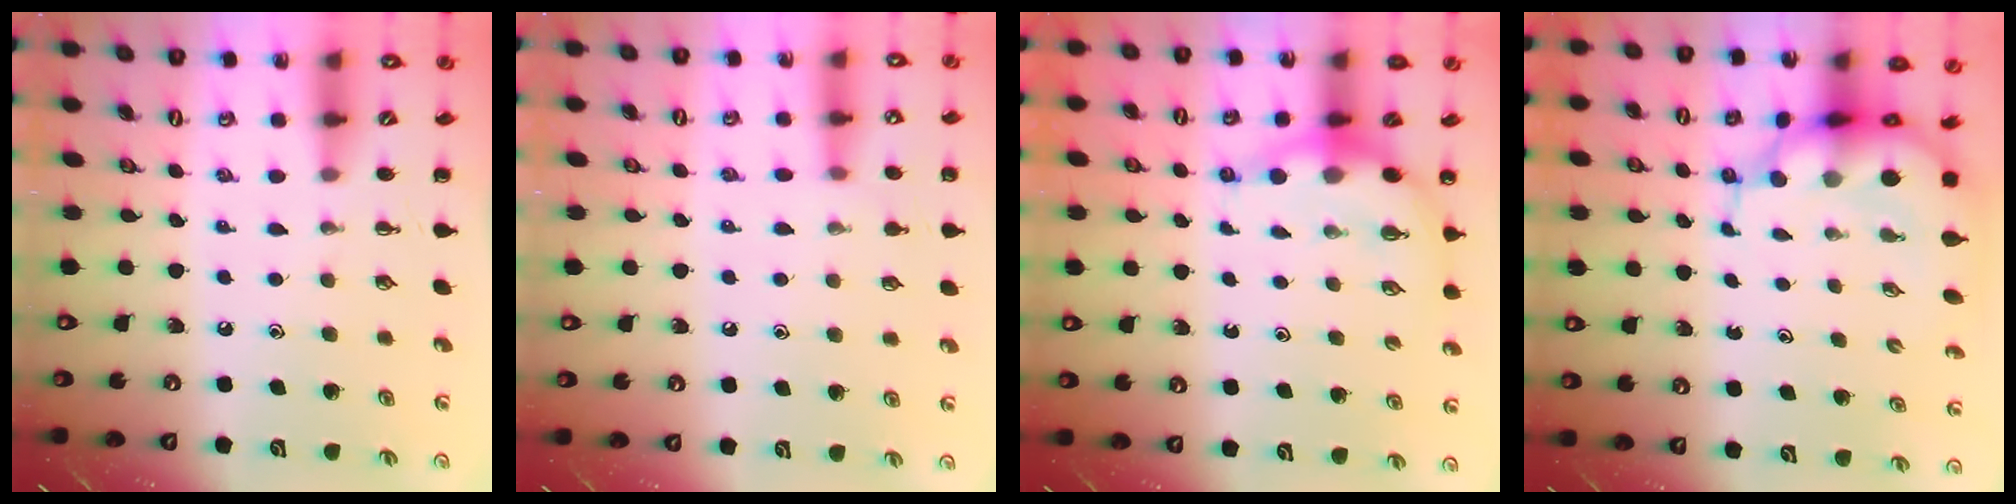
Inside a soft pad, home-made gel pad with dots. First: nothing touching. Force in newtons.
{"total": 7.3, "press": 7.1, "slide": 1.3}
{"total": 6.5, "press": 6.4, "slide": 1.0}
{"total": 8.2, "press": 7.7, "slide": 2.8}